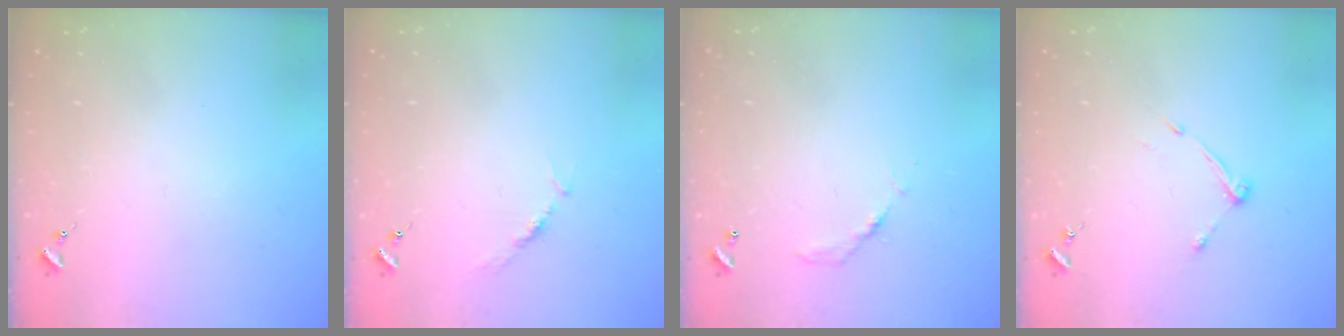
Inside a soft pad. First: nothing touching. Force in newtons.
{"total": 3.7, "press": 3.7, "slide": 0.5}
{"total": 5.0, "press": 5.0, "slide": 0.3}
{"total": 5.5, "press": 5.5, "slide": 0.7}